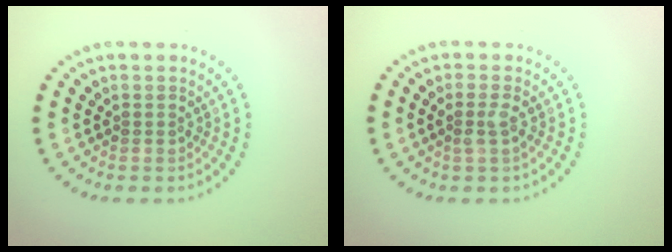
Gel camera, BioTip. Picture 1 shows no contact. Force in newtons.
{"total": 1.3, "press": 1.2, "slide": 0.6}